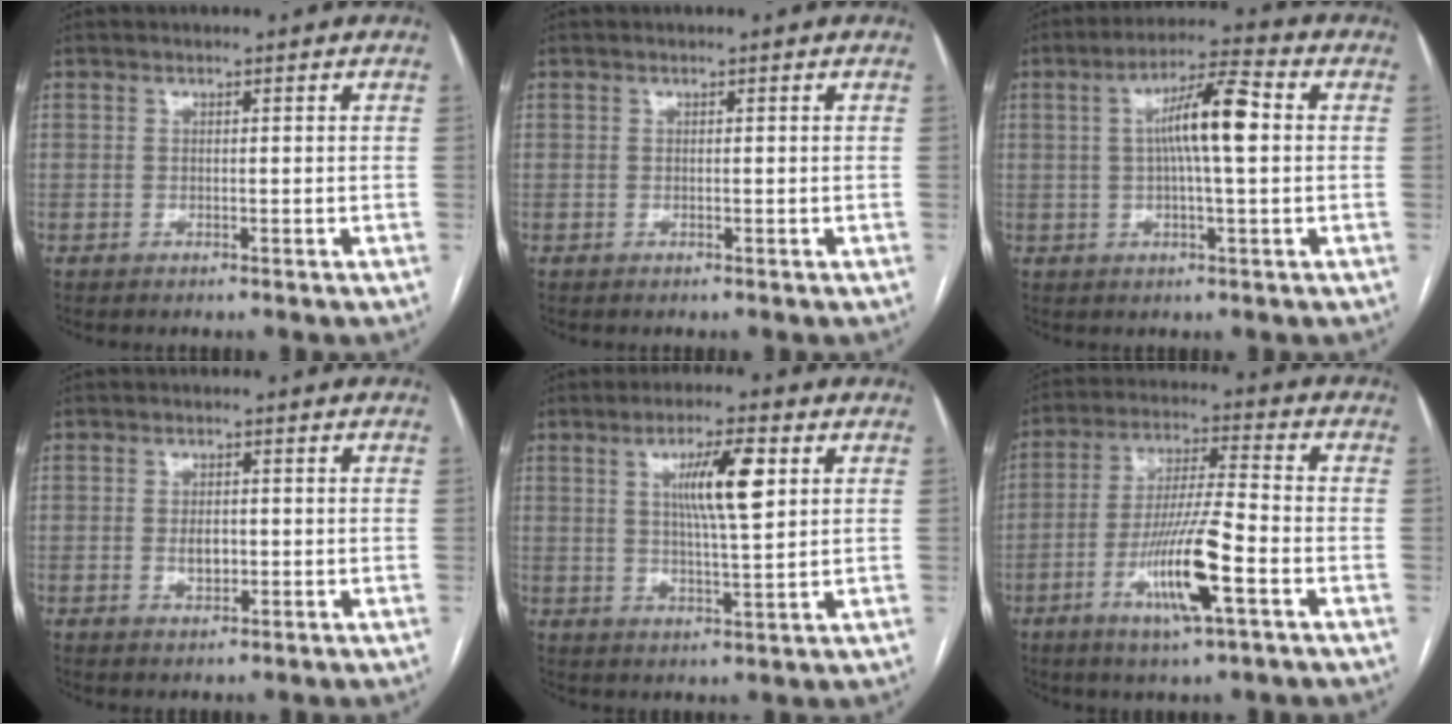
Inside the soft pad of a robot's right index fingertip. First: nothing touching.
{"total": 0.0}
{"total": 9.3, "force": [1.2, 1.1, 9.1], "torque": [-0.165, 0.018, 0.016]}
{"total": 2.6, "force": [-0.3, 1.5, 2.1], "torque": [-0.037, 0.000, -0.003]}
{"total": 8.7, "force": [2.8, 1.0, 8.2], "torque": [-0.144, 0.002, 0.048]}
{"total": 12.7, "force": [-4.8, 0.9, 11.7], "torque": [-0.225, -0.011, -0.086]}